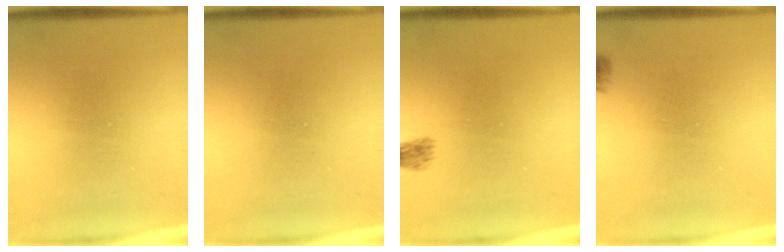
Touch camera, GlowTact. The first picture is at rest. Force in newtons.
{"total": 0.0}
{"total": 3.0}
{"total": 2.9}